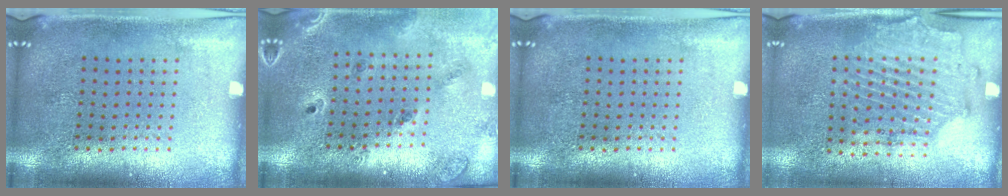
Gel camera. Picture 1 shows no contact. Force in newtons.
{"total": 1.4, "press": 1.3, "slide": 0.3}
{"total": 0.0}
{"total": 1.7, "press": 1.4, "slide": 0.9}